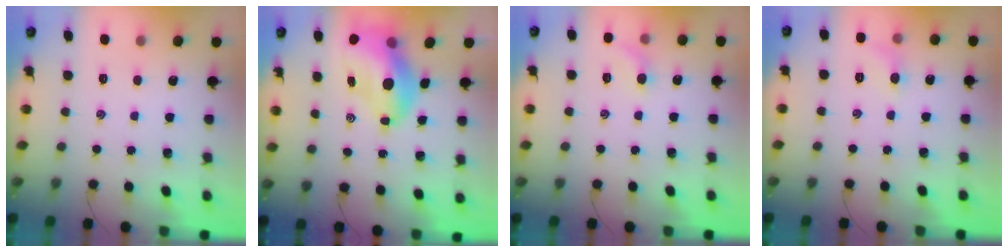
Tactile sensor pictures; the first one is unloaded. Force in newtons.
{"total": 12.3, "press": 11.7, "slide": 3.8}
{"total": 5.2, "press": 4.9, "slide": 1.7}
{"total": 5.6, "press": 5.3, "slide": 1.8}